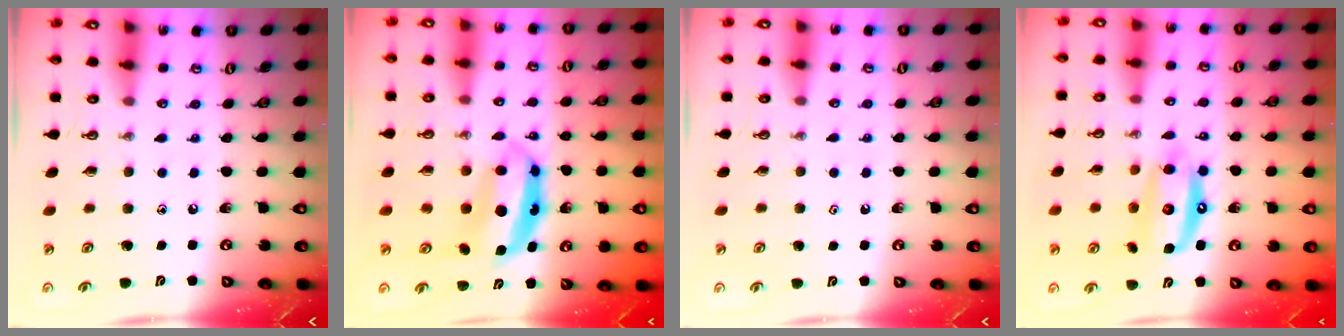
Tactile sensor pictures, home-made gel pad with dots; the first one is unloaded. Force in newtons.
{"total": 7.6, "press": 7.6, "slide": 0.8}
{"total": 0.9, "press": 0.6, "slide": 0.7}
{"total": 11.7, "press": 11.6, "slide": 1.1}